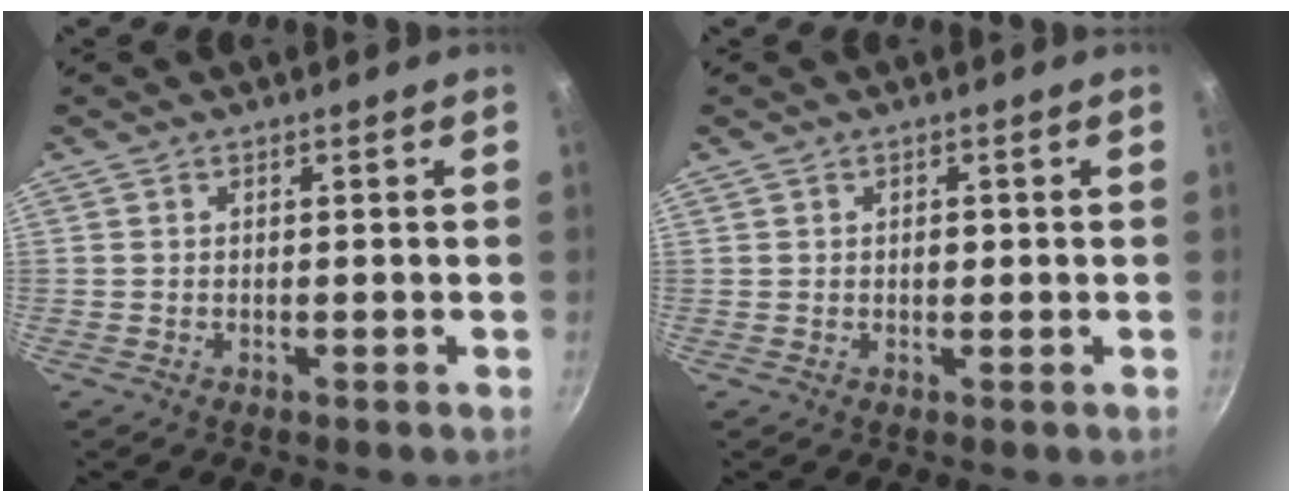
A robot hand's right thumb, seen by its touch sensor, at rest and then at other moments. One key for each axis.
{"total": 1.3, "fx": 0.1, "fy": 0.9, "fz": 0.9, "tx": -0.004, "ty": 0.004, "tz": 0.001}